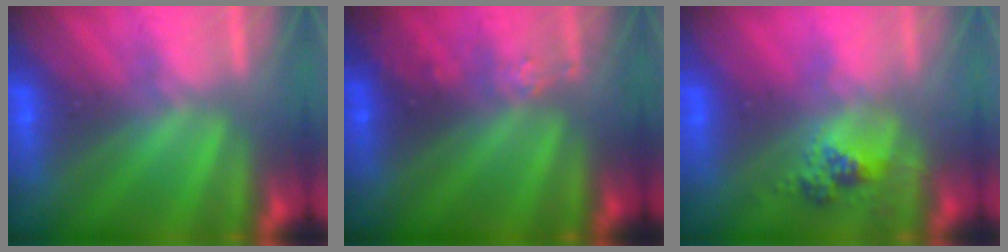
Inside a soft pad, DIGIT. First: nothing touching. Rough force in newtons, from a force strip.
{"total": 2.4}
{"total": 2.5}